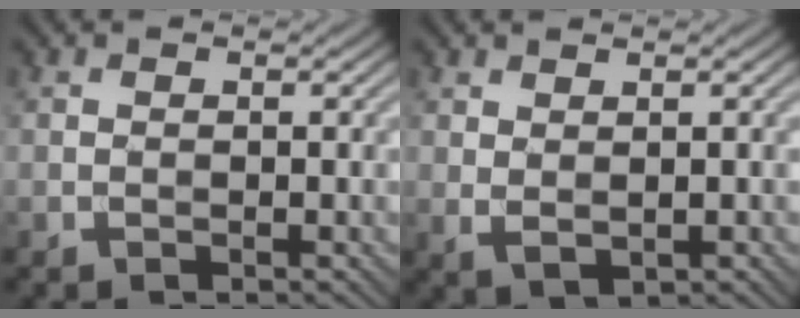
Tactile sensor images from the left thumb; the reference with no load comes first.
{"total": 1.8, "force": [0.8, 0.8, 1.3], "torque": [-0.031, -0.006, 0.021]}